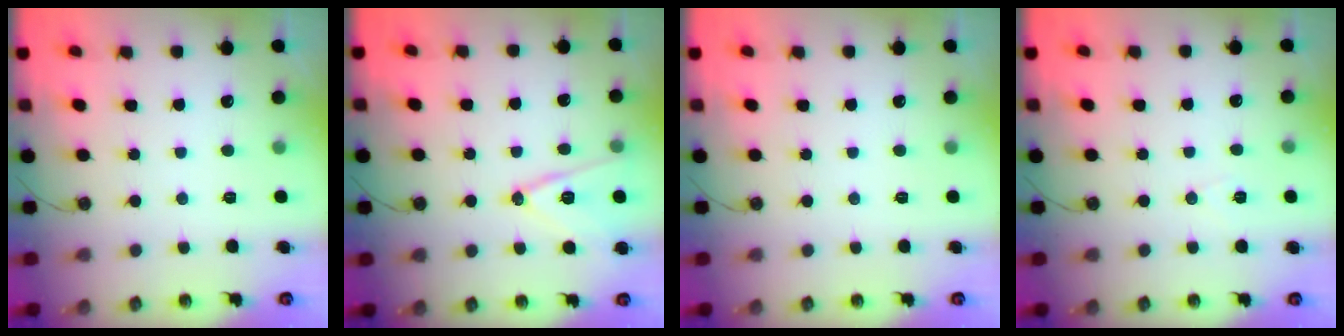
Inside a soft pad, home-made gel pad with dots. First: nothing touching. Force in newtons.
{"total": 12.1, "press": 11.6, "slide": 3.4}
{"total": 0.0}
{"total": 4.7, "press": 3.0, "slide": 3.6}